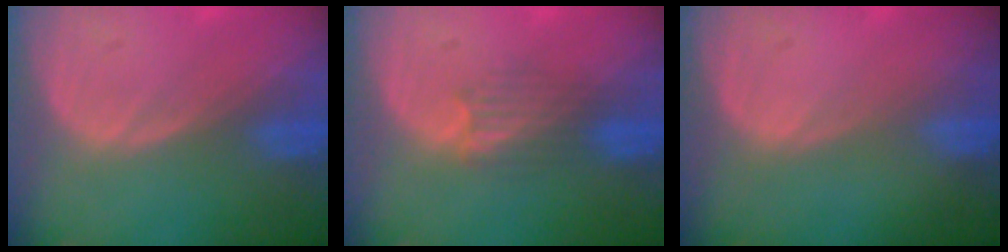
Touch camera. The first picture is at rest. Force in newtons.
{"total": 3.2, "press": 3.1, "slide": 1.0}
{"total": 0.0}